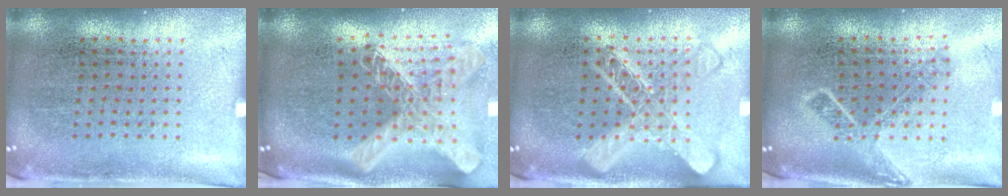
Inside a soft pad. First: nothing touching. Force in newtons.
{"total": 3.0, "press": 2.1, "slide": 2.1}
{"total": 3.2, "press": 3.2, "slide": 0.5}
{"total": 1.7, "press": 1.2, "slide": 1.1}